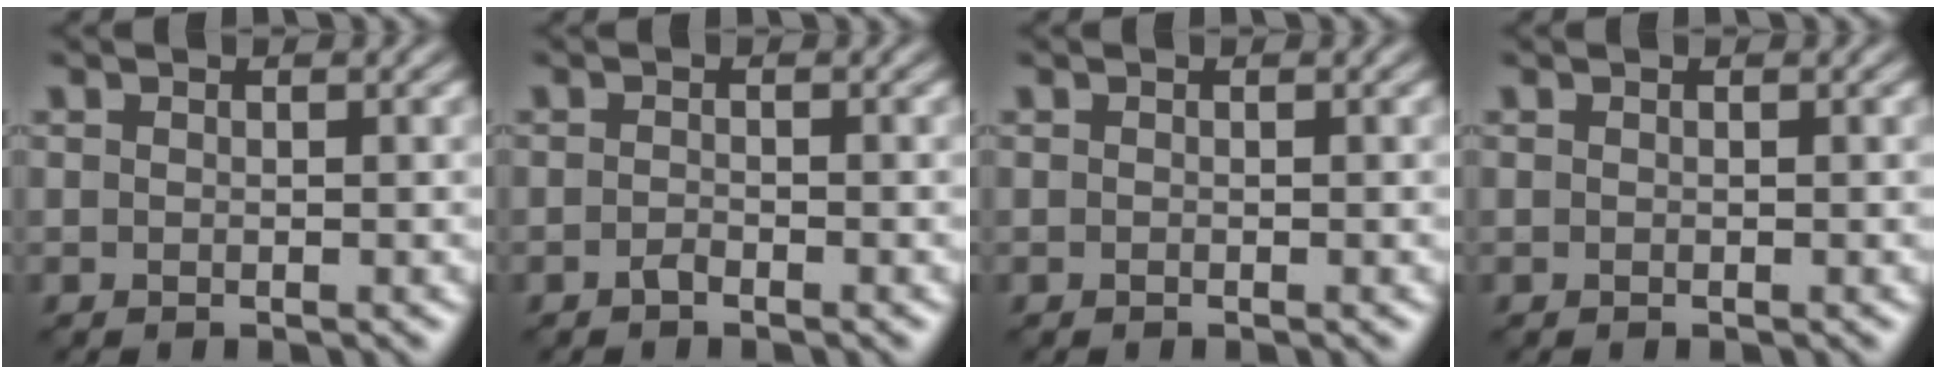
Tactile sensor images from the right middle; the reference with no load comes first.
{"total": 0.6, "force": [-0.5, 0.2, 0.3], "torque": [-0.008, 0.002, -0.012]}
{"total": 0.0}
{"total": 0.0}